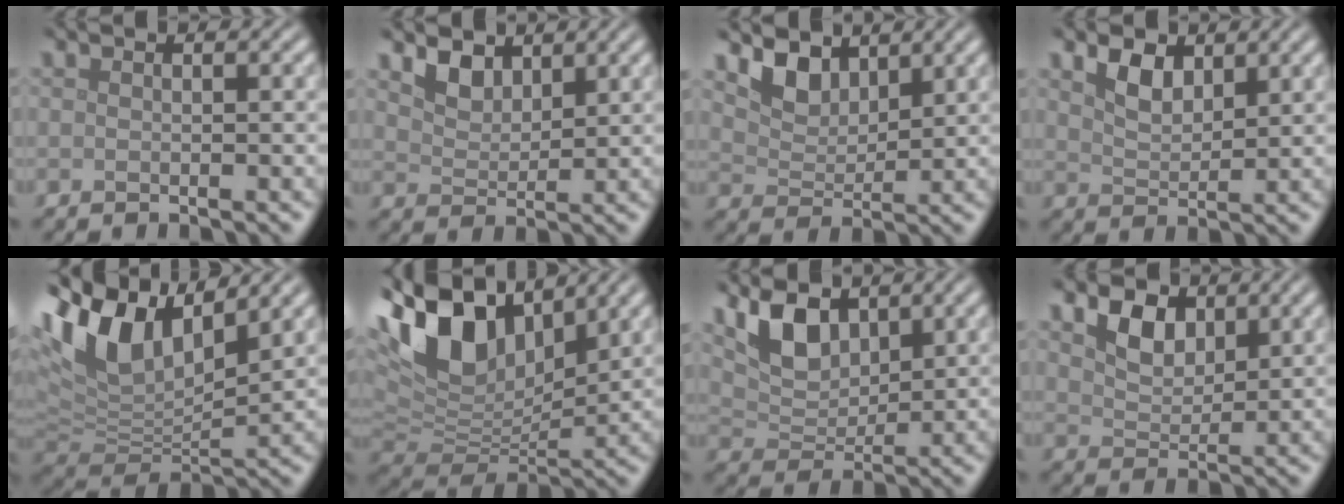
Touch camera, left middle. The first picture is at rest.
{"total": 2.7, "force": [2.0, 1.4, 1.1], "torque": [-0.031, -0.003, 0.037]}
{"total": 3.4, "force": [2.7, 1.7, 1.3], "torque": [-0.037, -0.008, 0.046]}
{"total": 2.9, "force": [1.8, 1.6, 1.7], "torque": [-0.038, 0.000, 0.036]}
{"total": 10.9, "force": [5.8, 5.2, 7.6], "torque": [-0.162, 0.019, 0.105]}
{"total": 12.3, "force": [6.5, 6.7, 8.1], "torque": [-0.175, 0.025, 0.113]}
{"total": 4.9, "force": [2.9, 2.6, 2.9], "torque": [-0.065, -0.006, 0.052]}
{"total": 3.7, "force": [1.9, 2.4, 2.0], "torque": [-0.048, 0.001, 0.032]}